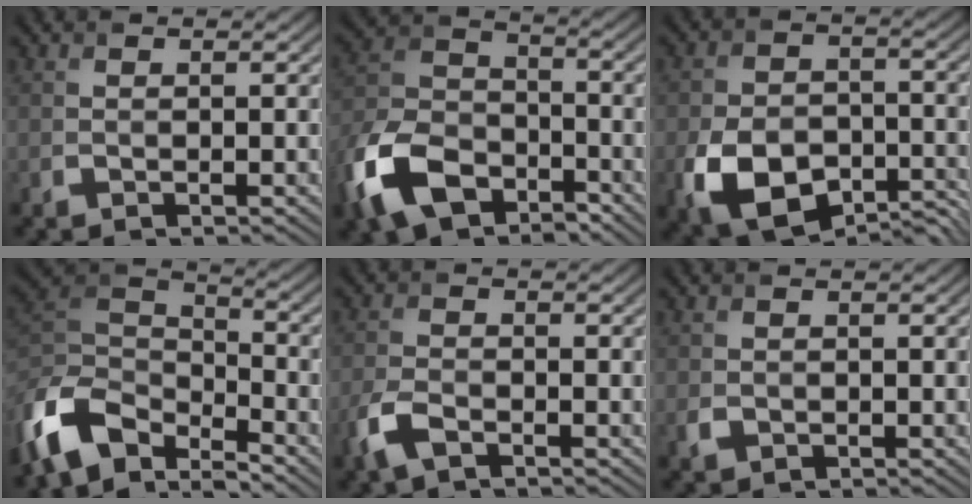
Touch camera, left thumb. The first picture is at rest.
{"total": 12.8, "force": [-7.4, 7.5, 7.3], "torque": [-0.180, -0.014, -0.159]}
{"total": 10.7, "force": [-4.9, 6.8, 6.6], "torque": [-0.142, -0.028, -0.080]}
{"total": 11.1, "force": [-7.5, 5.4, 6.2], "torque": [-0.144, -0.008, -0.155]}
{"total": 3.8, "force": [-2.3, 1.7, 2.5], "torque": [-0.063, -0.006, -0.056]}
{"total": 1.0, "force": [-0.2, 0.9, 0.4], "torque": [-0.009, -0.008, -0.004]}